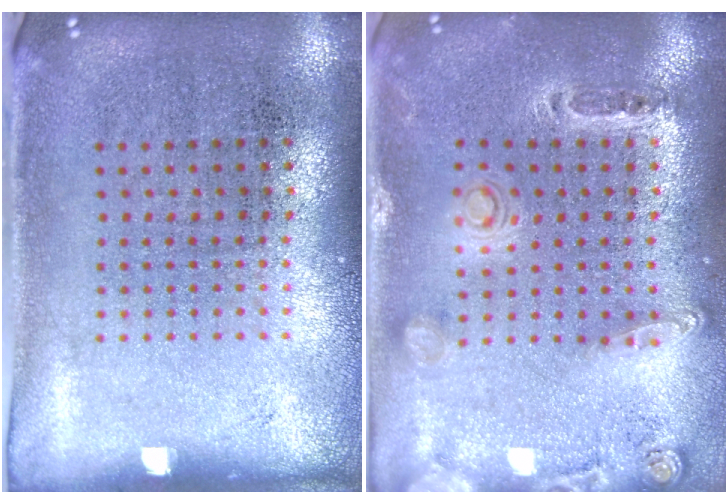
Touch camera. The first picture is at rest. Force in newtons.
{"total": 0.8, "press": 0.7, "slide": 0.3}